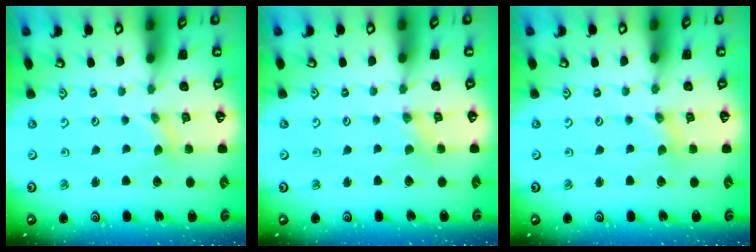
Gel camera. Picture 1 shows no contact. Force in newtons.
{"total": 0.0}
{"total": 0.0}